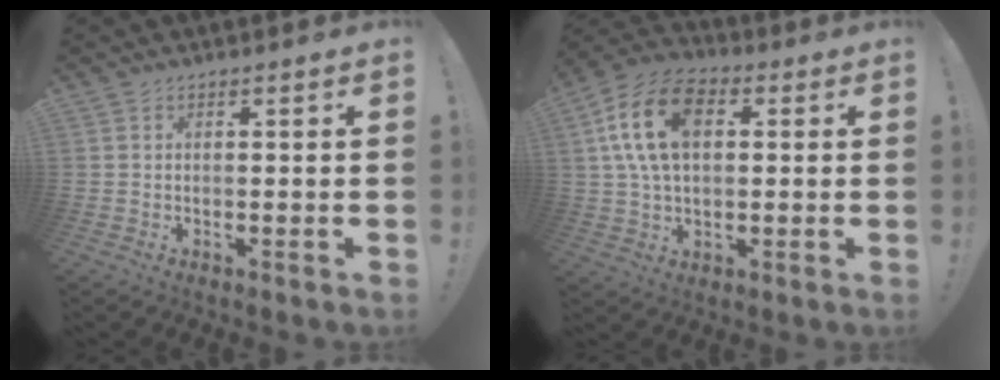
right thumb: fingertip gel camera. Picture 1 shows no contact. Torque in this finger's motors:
{"motor_torque": [1.23, 2.55, 0.36, 0.15, 0.11]}